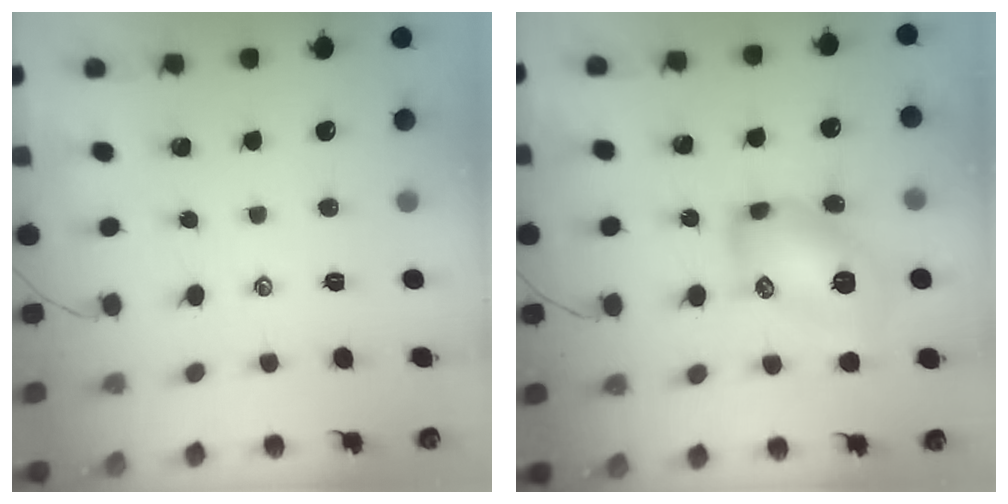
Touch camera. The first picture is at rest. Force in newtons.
{"total": 16.2, "press": 16.2, "slide": 0.6}